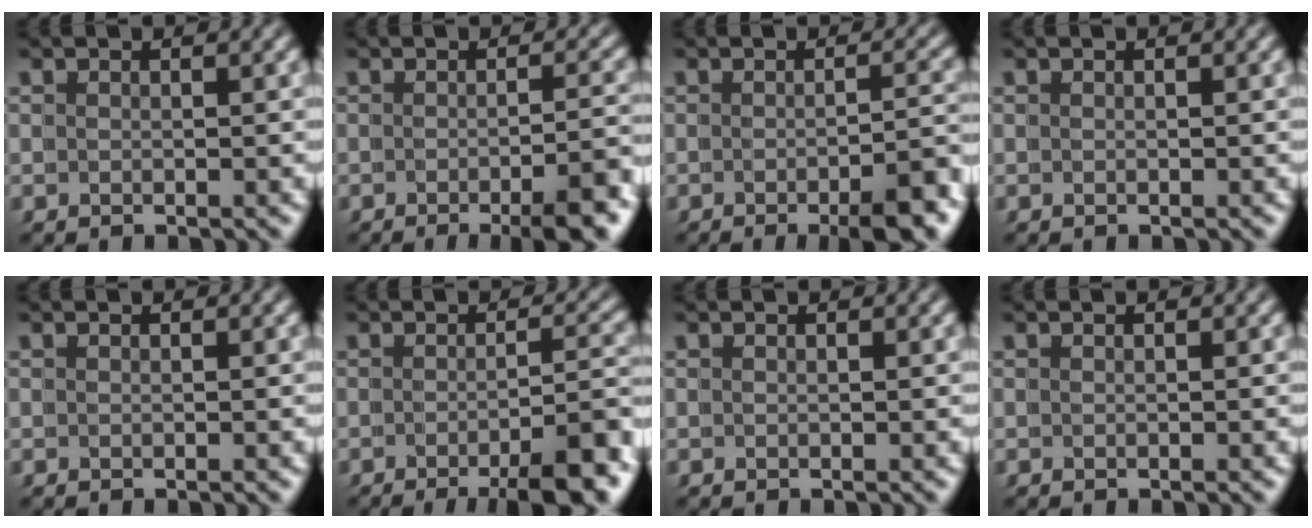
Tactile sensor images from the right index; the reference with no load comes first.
{"total": 5.1, "force": [-3.7, -0.2, 3.5], "torque": [-0.029, -0.003, -0.054]}
{"total": 4.9, "force": [-3.5, -0.2, 3.3], "torque": [-0.025, -0.003, -0.053]}
{"total": 0.0}
{"total": 0.0}
{"total": 6.7, "force": [-5.0, -0.3, 4.6], "torque": [-0.044, -0.009, -0.068]}
{"total": 0.0}
{"total": 0.0}